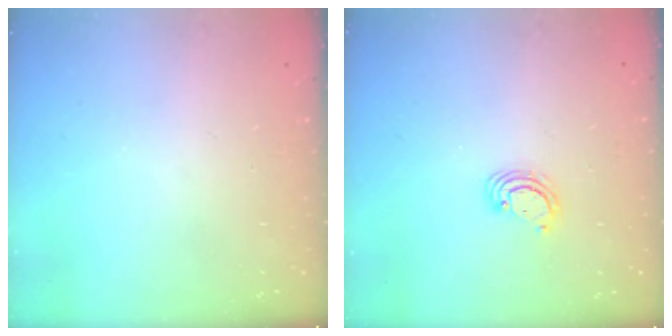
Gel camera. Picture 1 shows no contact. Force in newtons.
{"total": 2.4, "press": 2.4, "slide": 0.2}